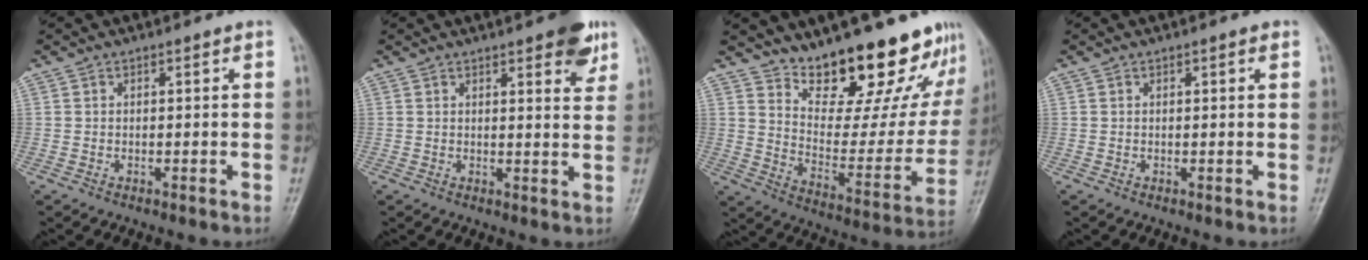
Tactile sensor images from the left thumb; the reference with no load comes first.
{"total": 7.6, "force": [4.5, 2.4, 5.6], "torque": [-0.053, -0.019, 0.054]}
{"total": 21.9, "force": [17.7, 7.7, 10.3], "torque": [-0.100, -0.120, 0.254]}
{"total": 1.0, "force": [0.5, 0.4, 0.8], "torque": [-0.007, 0.000, 0.005]}